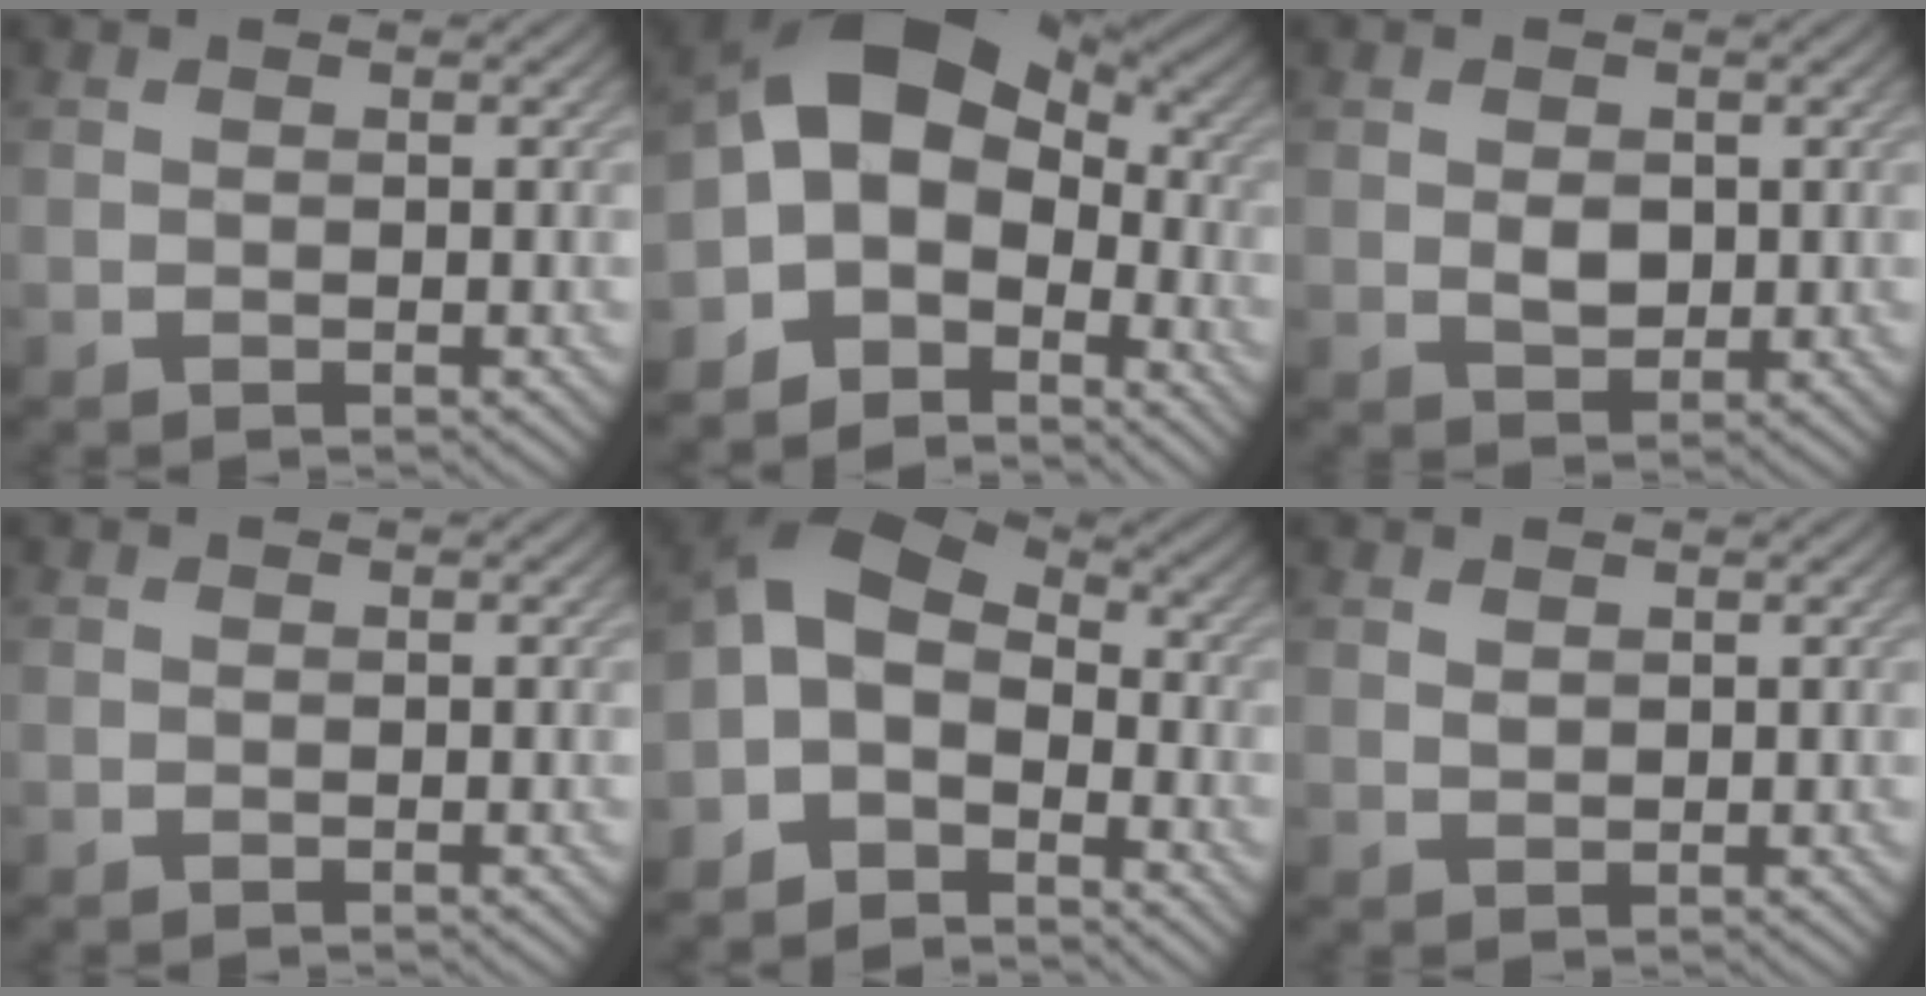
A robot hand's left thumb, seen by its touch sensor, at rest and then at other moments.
{"total": 10.8, "force": [-2.5, 7.6, 7.2], "torque": [-0.118, 0.009, -0.070]}
{"total": 2.4, "force": [0.2, 1.8, 1.6], "torque": [-0.037, -0.004, 0.005]}
{"total": 0.0}
{"total": 8.2, "force": [-3.6, 5.2, 5.2], "torque": [-0.103, 0.006, -0.090]}
{"total": 1.0, "force": [0.8, 0.5, 0.3], "torque": [-0.012, -0.001, 0.018]}